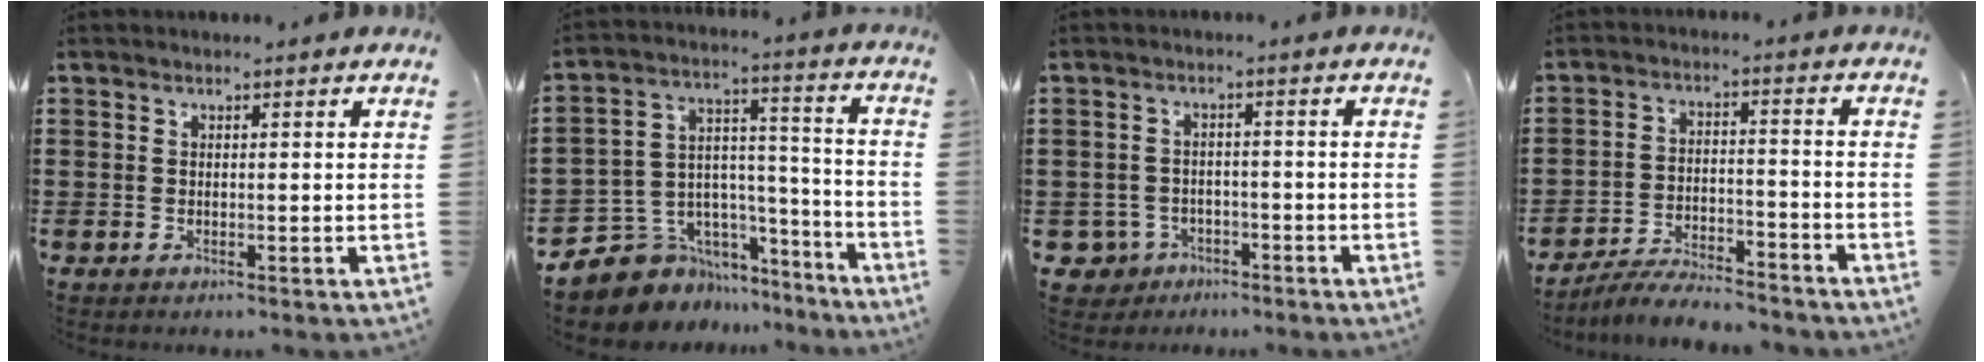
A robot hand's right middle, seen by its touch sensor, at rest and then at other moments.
{"total": 8.2, "force": [-6.2, 5.4, 0.6], "torque": [-0.041, 0.001, -0.115]}
{"total": 3.4, "force": [-2.6, 2.0, 0.7], "torque": [-0.042, -0.004, -0.062]}
{"total": 6.2, "force": [-6.0, 0.7, 1.5], "torque": [-0.026, 0.006, -0.117]}